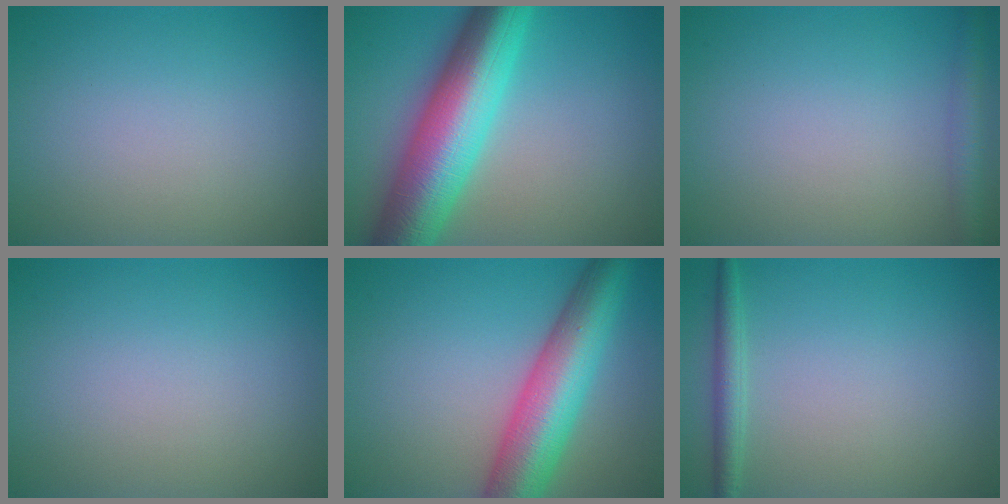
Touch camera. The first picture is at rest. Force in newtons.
{"total": 11.5, "press": 11.5, "slide": 0.1}
{"total": 2.4, "press": 2.4, "slide": 0.1}
{"total": 0.0}
{"total": 9.3, "press": 9.3, "slide": 0.3}
{"total": 1.9, "press": 1.9, "slide": 0.1}